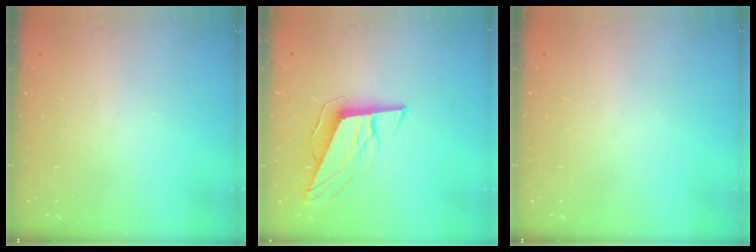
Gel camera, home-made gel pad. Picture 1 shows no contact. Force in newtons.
{"total": 10.8, "press": 10.3, "slide": 3.1}
{"total": 0.0}